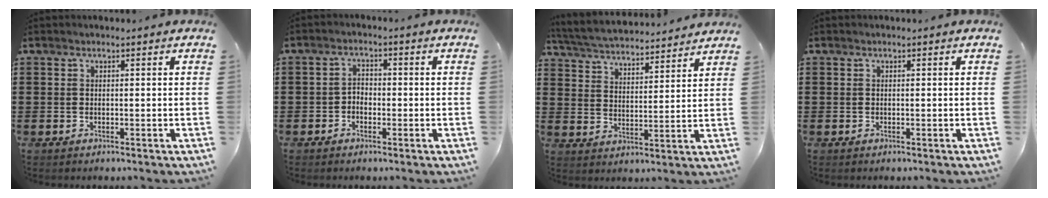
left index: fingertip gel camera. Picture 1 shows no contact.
{"total": 1.8, "force": [-1.2, 1.1, 0.8], "torque": [-0.018, 0.007, -0.027]}
{"total": 4.5, "force": [4.5, 0.0, 0.6], "torque": [-0.036, -0.029, 0.074]}
{"total": 0.0}